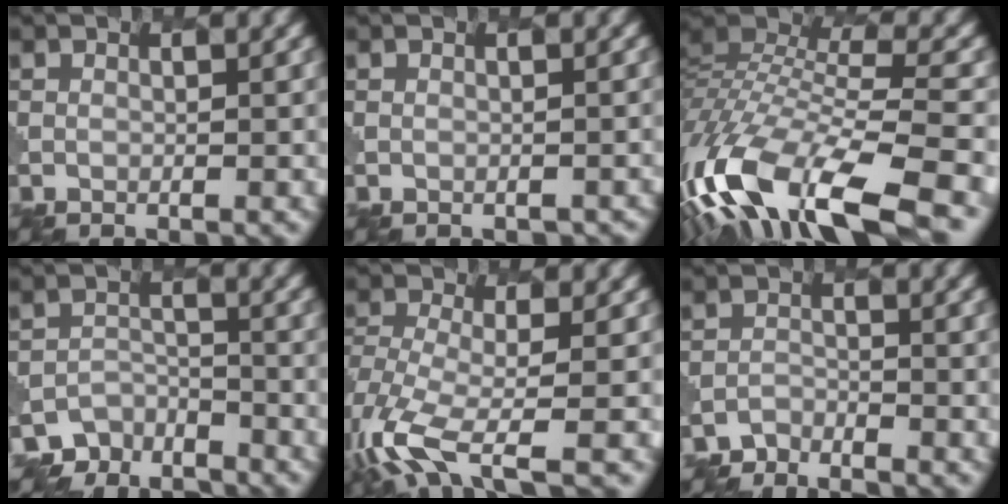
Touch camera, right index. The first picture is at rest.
{"total": 1.1, "force": [-1.0, 0.5, 0.0], "torque": [0.004, -0.003, -0.003]}
{"total": 14.8, "force": [-8.1, 5.0, 11.3], "torque": [-0.249, 0.005, -0.145]}
{"total": 4.3, "force": [-4.0, 1.5, -0.5], "torque": [0.014, -0.010, -0.068]}
{"total": 7.6, "force": [-3.8, 2.9, 5.9], "torque": [-0.138, -0.011, -0.080]}
{"total": 2.0, "force": [-1.9, 0.1, -0.6], "torque": [0.008, -0.003, -0.038]}